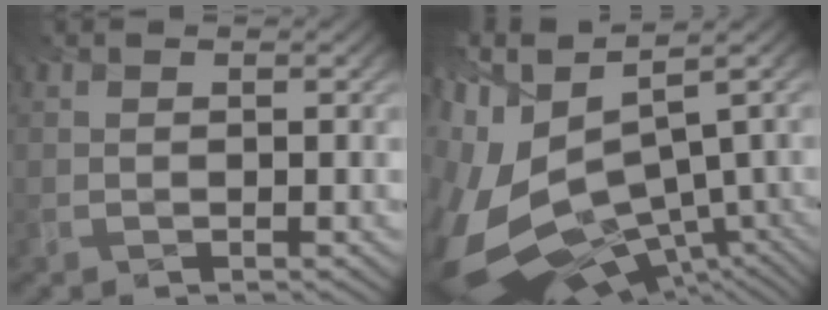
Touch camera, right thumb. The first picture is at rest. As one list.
[{"total": 13.9, "force": [-3.2, 7.5, 11.2], "torque": [-0.285, -0.053, 0.001]}]